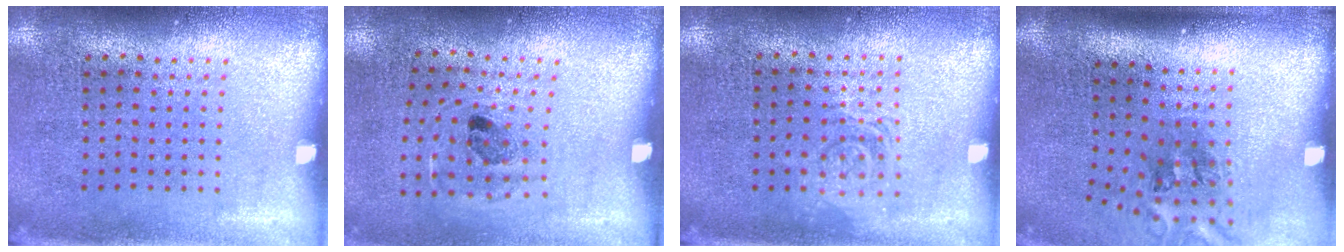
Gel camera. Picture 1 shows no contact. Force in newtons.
{"total": 1.1, "press": 0.8, "slide": 0.7}
{"total": 1.1, "press": 1.1, "slide": 0.3}
{"total": 1.8, "press": 1.1, "slide": 1.4}